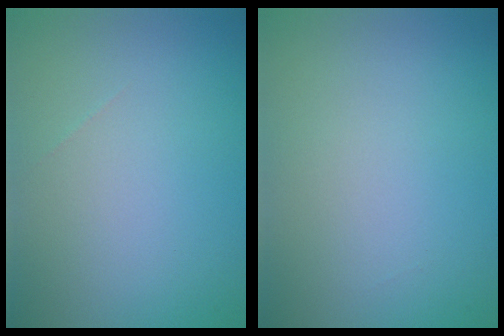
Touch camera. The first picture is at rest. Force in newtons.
{"total": 0.0}